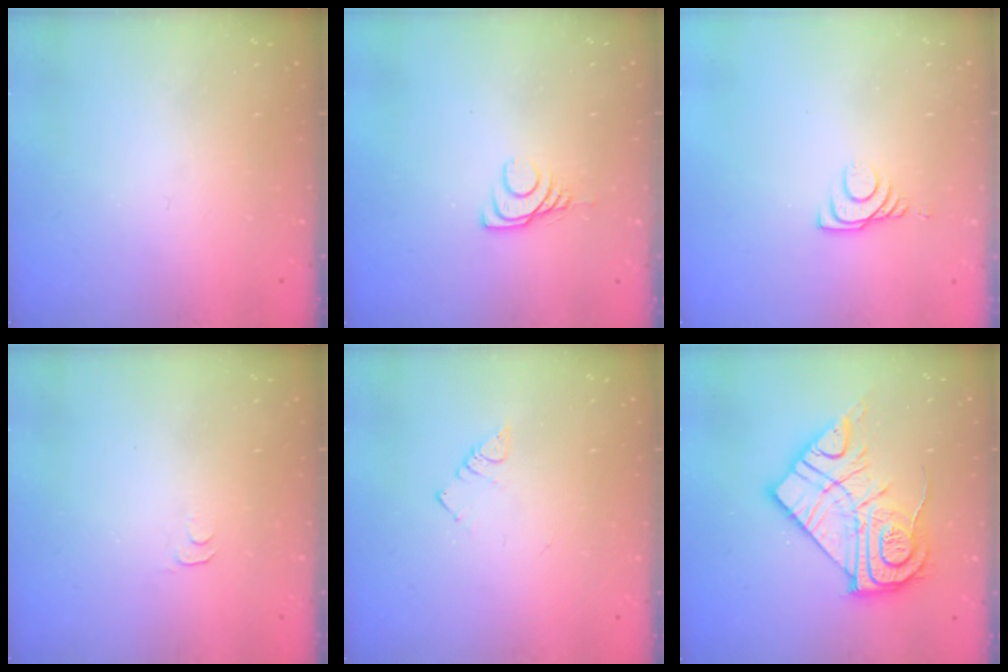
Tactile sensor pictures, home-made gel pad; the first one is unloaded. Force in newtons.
{"total": 6.3, "press": 6.3, "slide": 0.9}
{"total": 6.9, "press": 6.9, "slide": 0.8}
{"total": 2.8, "press": 2.7, "slide": 0.5}
{"total": 2.7, "press": 2.7, "slide": 0.4}
{"total": 18.2, "press": 18.1, "slide": 1.2}